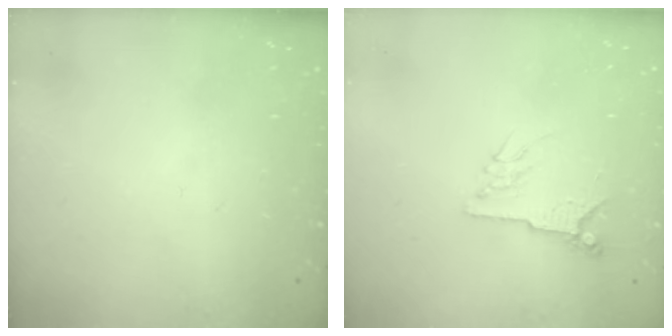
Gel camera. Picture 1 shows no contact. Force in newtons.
{"total": 5.1, "press": 5.1, "slide": 0.8}